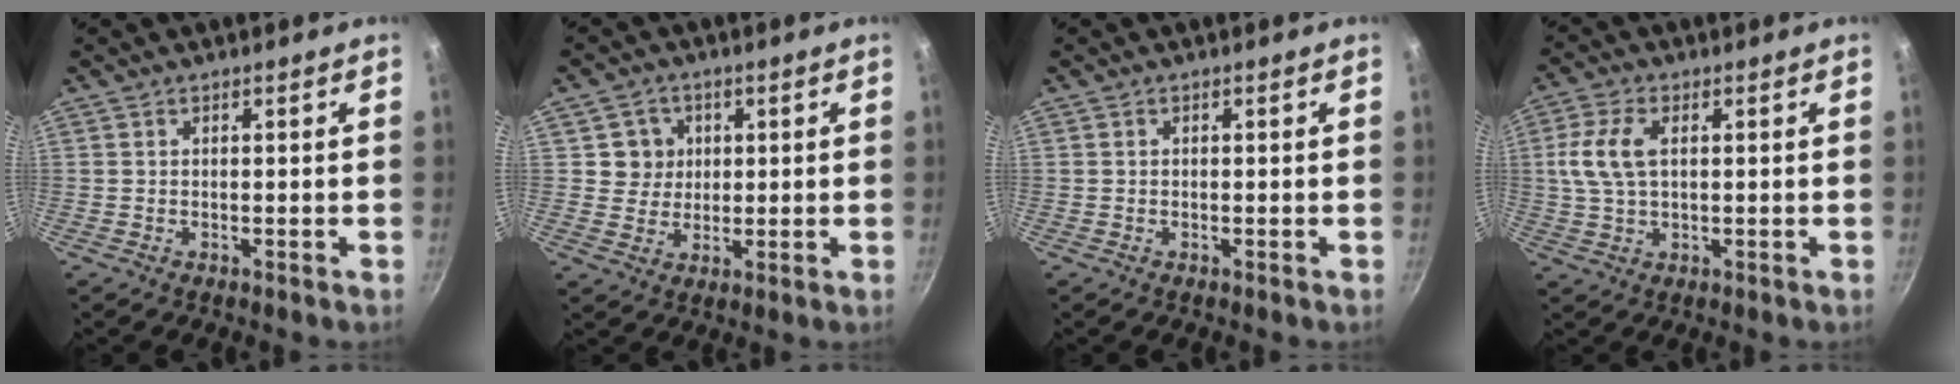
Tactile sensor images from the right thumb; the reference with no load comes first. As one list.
[{"total": 5.5, "force": [1.3, 5.2, 1.1], "torque": [0.019, 0.001, 0.019]}, {"total": 0.0}, {"total": 7.8, "force": [1.4, 4.4, 6.3], "torque": [-0.129, 0.012, 0.023]}]